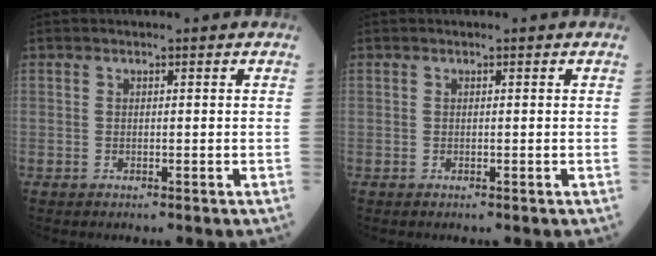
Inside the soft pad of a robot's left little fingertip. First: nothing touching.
{"total": 0.0}